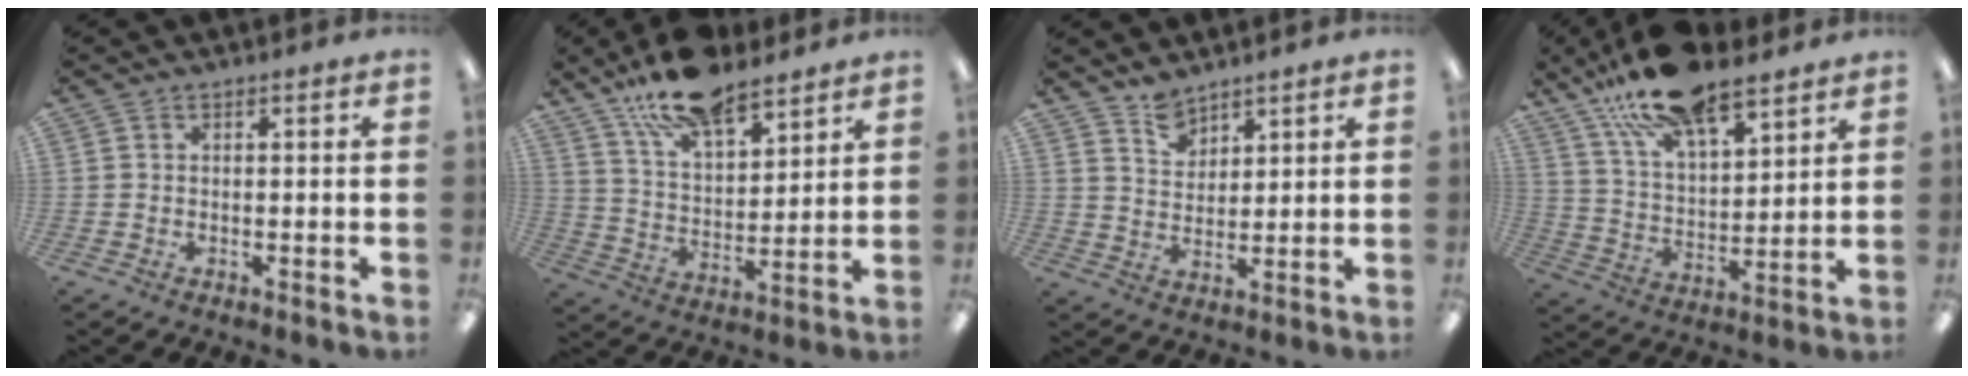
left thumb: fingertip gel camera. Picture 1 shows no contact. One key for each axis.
{"total": 14.5, "fx": 11.5, "fy": 5.5, "fz": 6.9, "tx": -0.129, "ty": -0.060, "tz": 0.207}
{"total": 5.9, "fx": 5.0, "fy": 2.9, "fz": 1.2, "tx": -0.022, "ty": -0.026, "tz": 0.095}
{"total": 17.3, "fx": 13.3, "fy": 6.1, "fz": 9.2, "tx": -0.182, "ty": -0.063, "tz": 0.236}